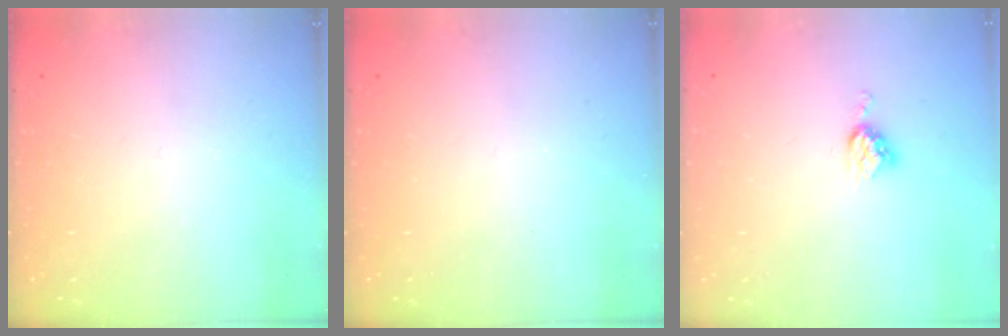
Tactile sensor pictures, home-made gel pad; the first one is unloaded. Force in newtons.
{"total": 0.0}
{"total": 5.1, "press": 5.1, "slide": 0.1}